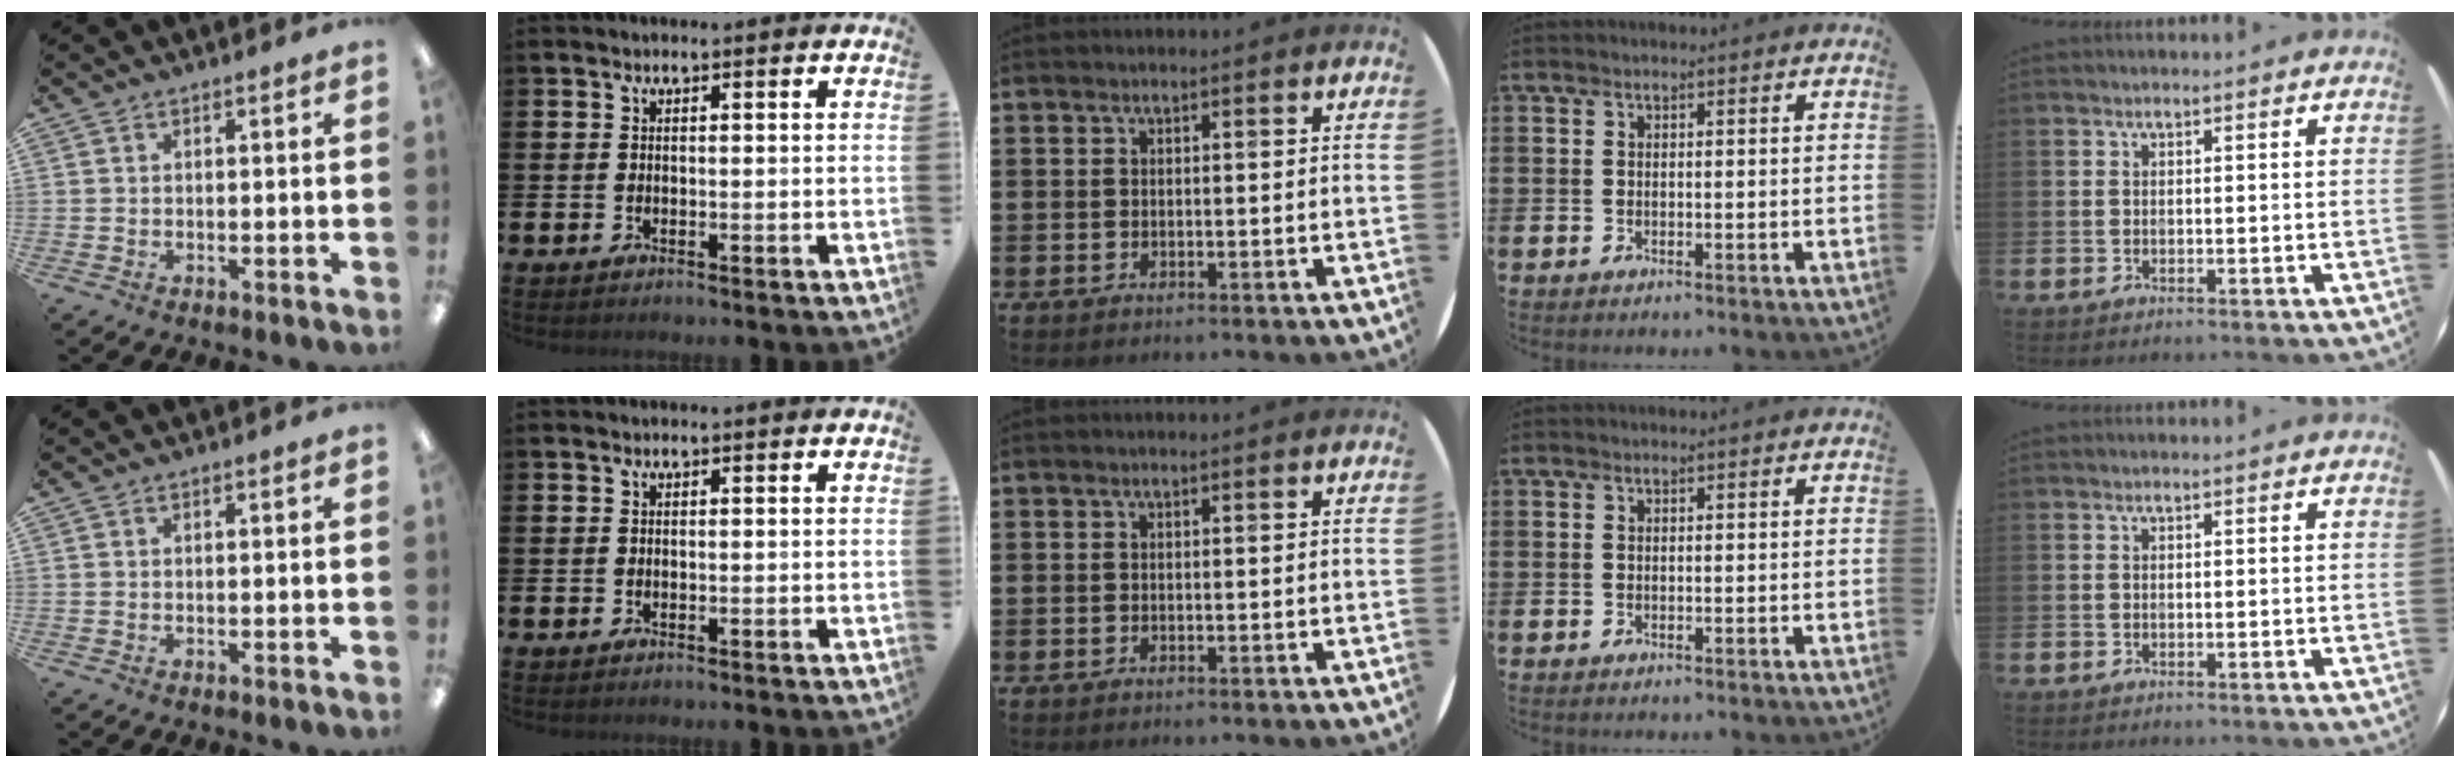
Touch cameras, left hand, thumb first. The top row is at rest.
{}